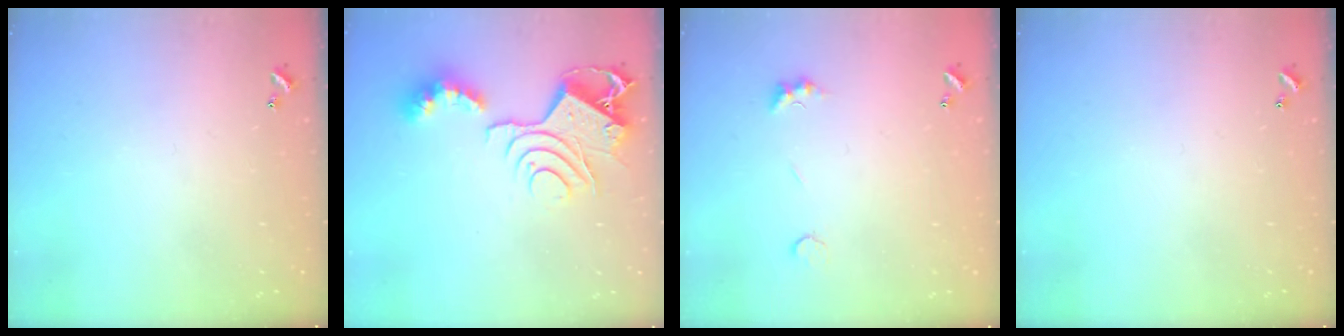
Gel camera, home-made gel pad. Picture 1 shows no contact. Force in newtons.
{"total": 13.0, "press": 12.9, "slide": 1.4}
{"total": 2.2, "press": 2.1, "slide": 0.6}
{"total": 0.0}